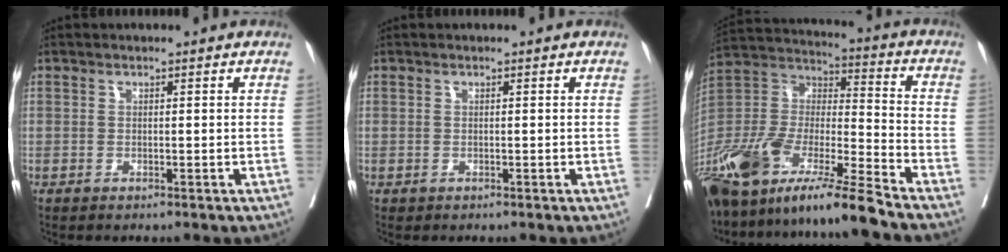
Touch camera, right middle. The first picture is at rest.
{"total": 0.0}
{"total": 21.0, "force": [-16.1, 1.0, 13.4], "torque": [-0.289, -0.032, -0.309]}